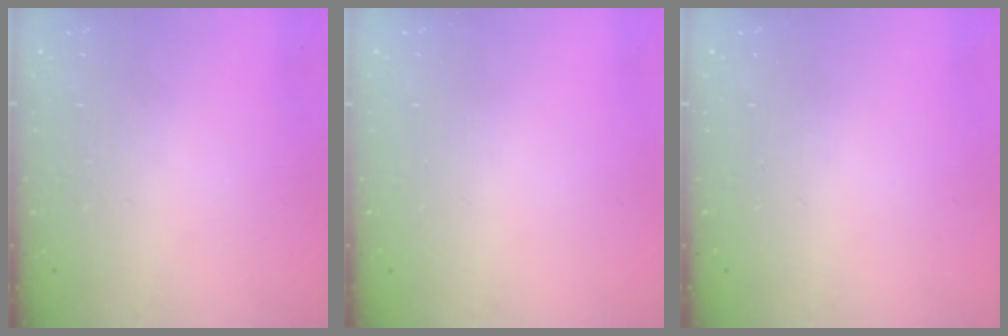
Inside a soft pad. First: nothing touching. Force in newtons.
{"total": 0.0}
{"total": 0.0}